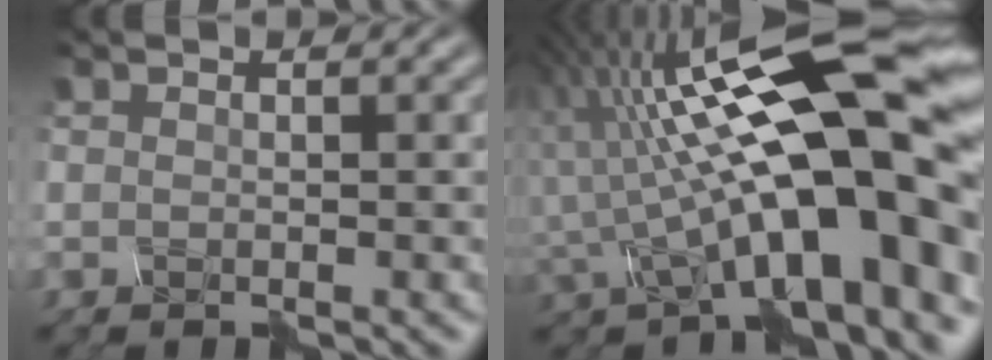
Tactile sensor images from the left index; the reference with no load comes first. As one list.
[{"total": 16.1, "force": [-1.2, 4.3, 15.4], "torque": [-0.225, 0.038, -0.010]}]